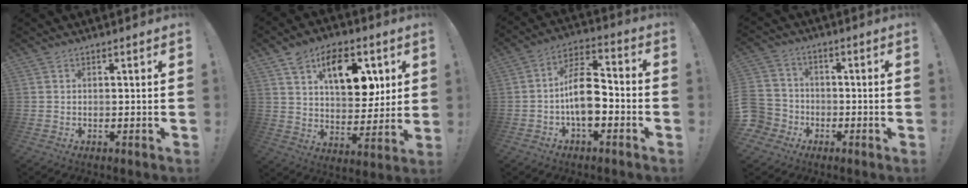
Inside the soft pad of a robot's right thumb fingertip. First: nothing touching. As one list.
[{"total": 15.9, "force": [7.2, 9.7, 10.3], "torque": [-0.136, -0.023, 0.125]}, {"total": 13.2, "force": [-2.9, 7.2, 10.6], "torque": [-0.185, 0.019, -0.052]}, {"total": 8.4, "force": [-2.8, 7.6, 2.2], "torque": [-0.048, 0.024, -0.049]}]